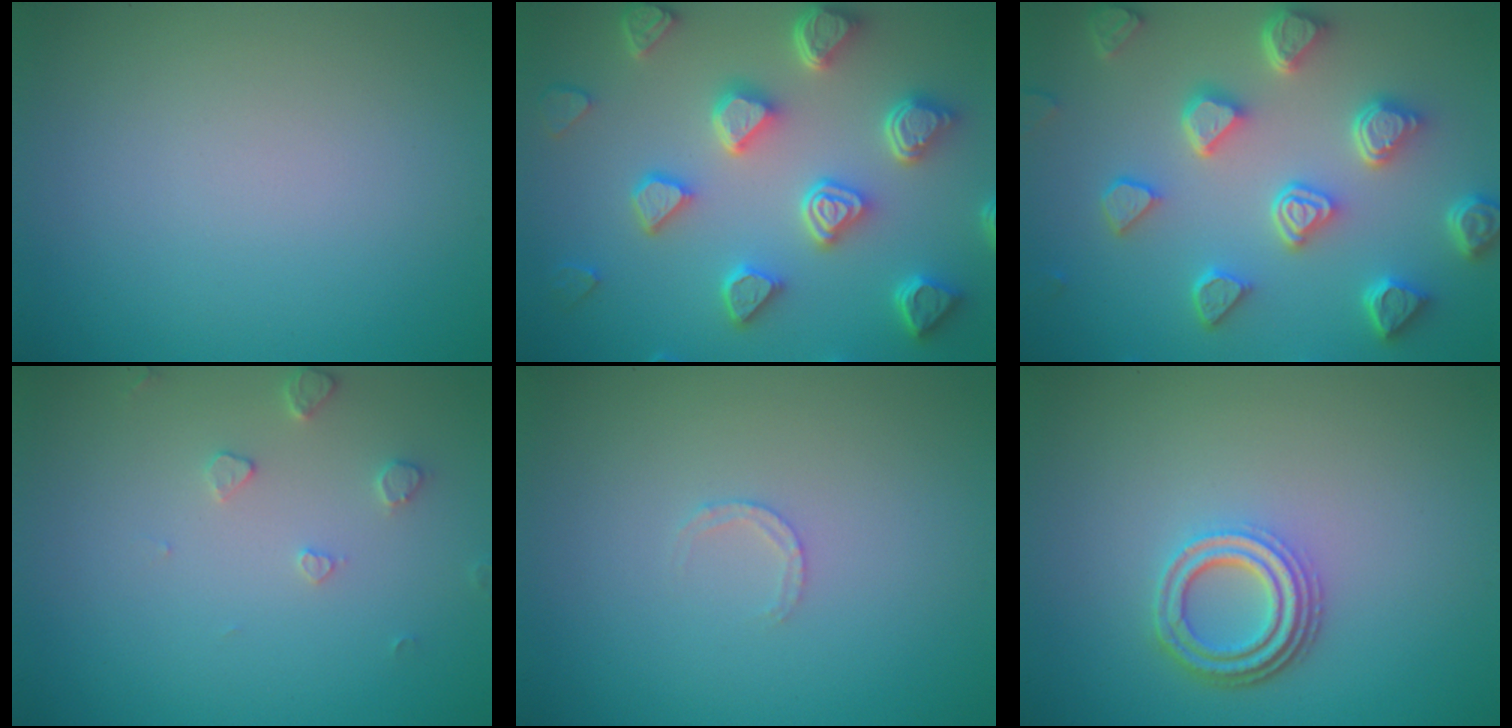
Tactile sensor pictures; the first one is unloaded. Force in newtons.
{"total": 7.0, "press": 5.7, "slide": 4.1}
{"total": 6.7, "press": 5.4, "slide": 3.9}
{"total": 1.5, "press": 1.5, "slide": 0.3}
{"total": 0.9, "press": 0.9, "slide": 0.2}
{"total": 3.7, "press": 2.9, "slide": 2.3}